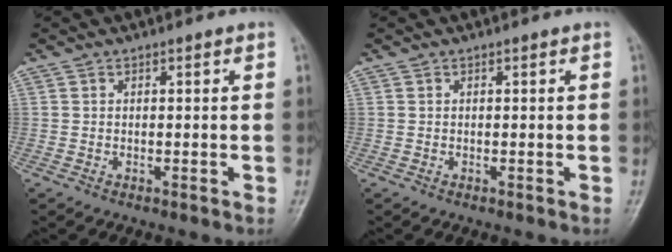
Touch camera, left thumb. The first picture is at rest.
{"total": 0.0}